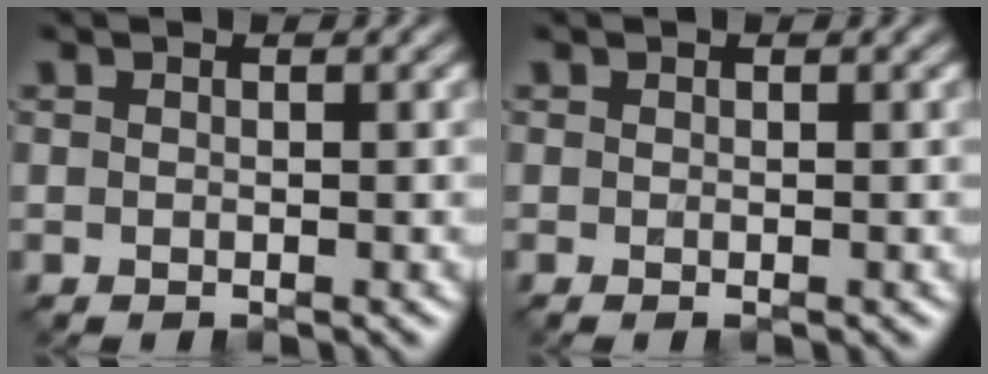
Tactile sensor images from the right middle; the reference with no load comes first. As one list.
[{"total": 0.0}]